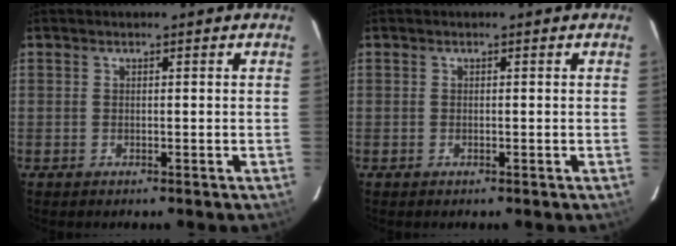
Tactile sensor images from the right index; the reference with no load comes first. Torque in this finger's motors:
{"motor_torque": [-0.04, 0.03, -0.01, 0.00]}